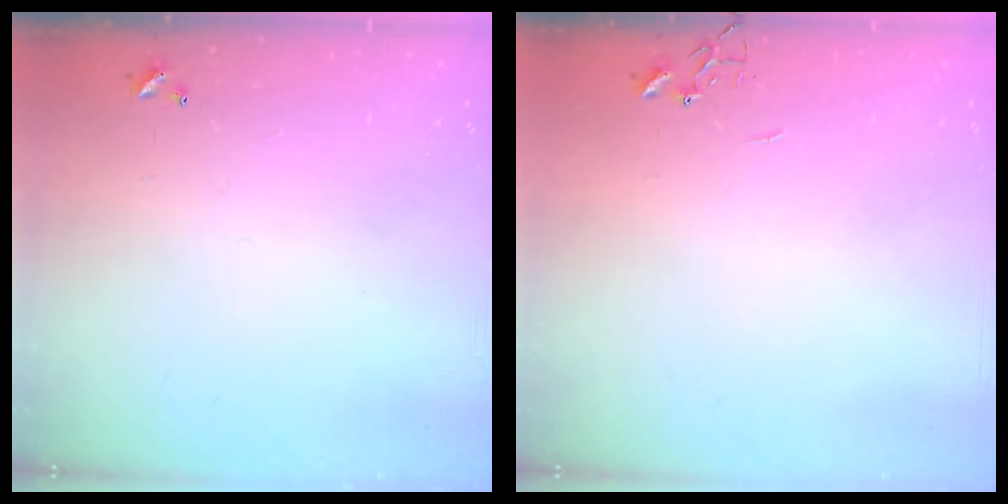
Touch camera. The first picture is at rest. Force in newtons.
{"total": 0.0}